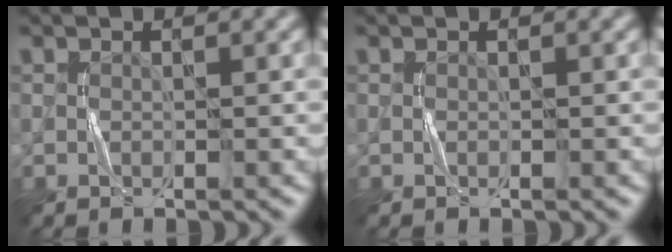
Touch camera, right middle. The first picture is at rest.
{"total": 0.0}